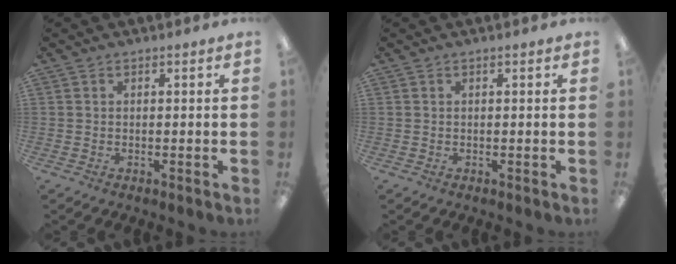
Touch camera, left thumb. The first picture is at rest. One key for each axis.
{"total": 0.0}